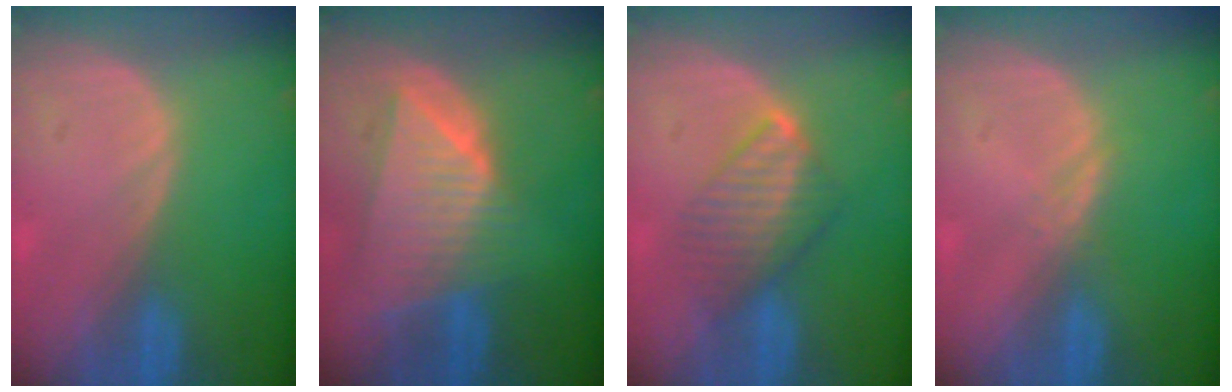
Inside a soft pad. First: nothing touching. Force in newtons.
{"total": 9.2, "press": 8.2, "slide": 4.2}
{"total": 5.7, "press": 5.6, "slide": 0.6}
{"total": 1.1, "press": 1.1, "slide": 0.1}